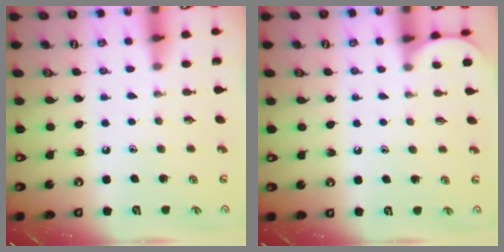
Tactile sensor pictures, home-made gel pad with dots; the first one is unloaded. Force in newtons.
{"total": 0.9, "press": 0.9, "slide": 0.2}